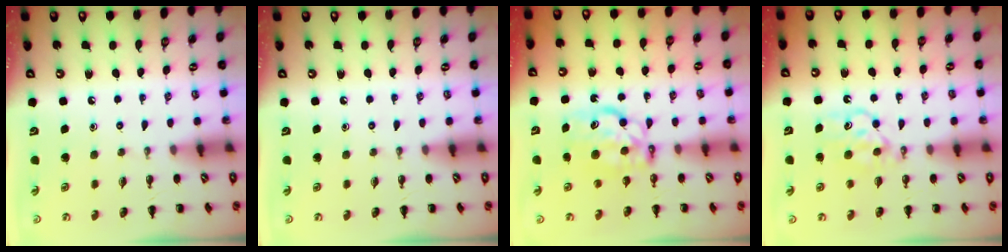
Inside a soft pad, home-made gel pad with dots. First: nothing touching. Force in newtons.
{"total": 0.0}
{"total": 7.3, "press": 7.3, "slide": 0.6}
{"total": 5.9, "press": 5.7, "slide": 1.4}